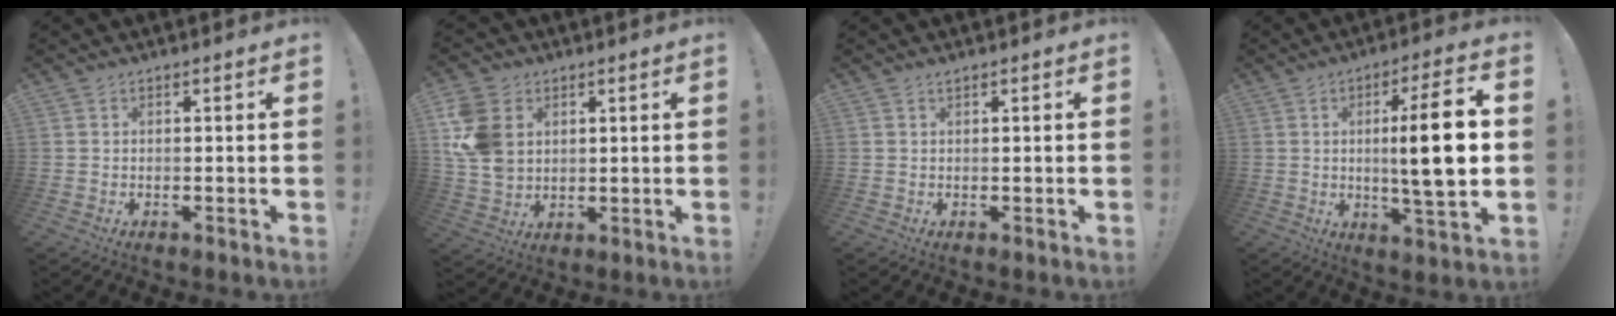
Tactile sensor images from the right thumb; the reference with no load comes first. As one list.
[{"total": 13.2, "force": [3.8, 10.3, 7.3], "torque": [-0.157, -0.008, 0.076]}, {"total": 0.5, "force": [0.4, -0.3, 0.3], "torque": [0.000, -0.003, 0.005]}, {"total": 14.9, "force": [0.6, 1.7, 14.8], "torque": [-0.243, -0.009, -0.006]}]